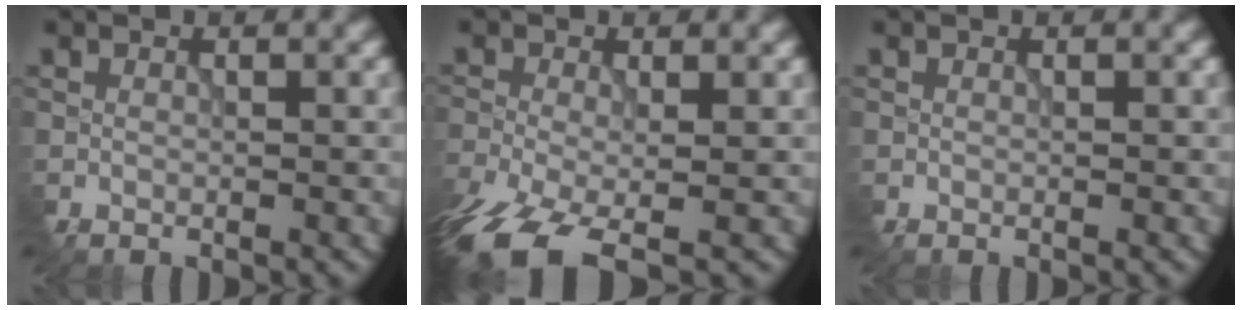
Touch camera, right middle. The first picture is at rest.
{"total": 8.9, "force": [-5.5, 3.7, 6.0], "torque": [-0.146, -0.043, -0.096]}
{"total": 0.0}